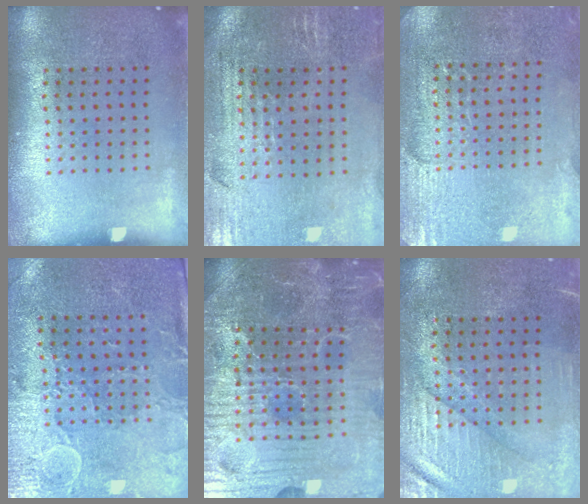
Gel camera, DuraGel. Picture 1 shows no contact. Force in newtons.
{"total": 1.1, "press": 1.1, "slide": 0.3}
{"total": 2.9, "press": 2.8, "slide": 0.8}
{"total": 2.9, "press": 2.6, "slide": 1.3}
{"total": 5.6, "press": 5.3, "slide": 1.6}
{"total": 3.4, "press": 3.0, "slide": 1.7}